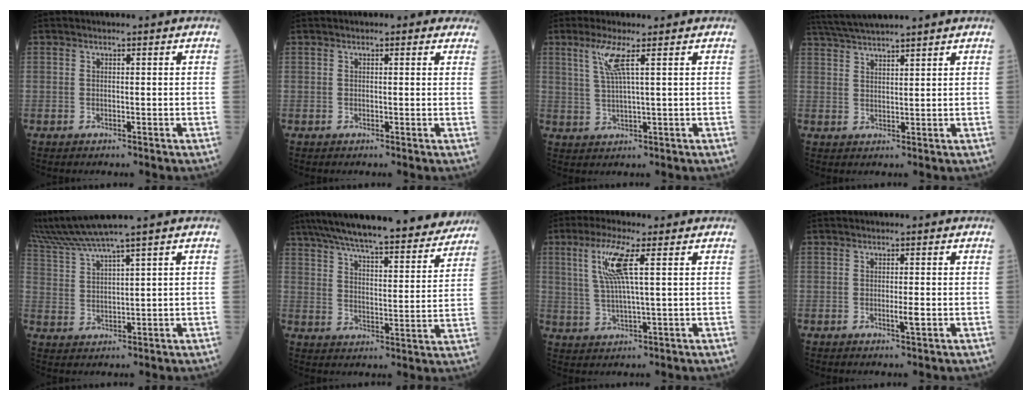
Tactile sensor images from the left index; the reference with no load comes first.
{"total": 1.1, "force": [0.7, 0.8, 0.4], "torque": [0.004, 0.000, -0.004]}
{"total": 4.3, "force": [2.0, -0.3, 3.8], "torque": [-0.086, -0.004, 0.041]}
{"total": 7.8, "force": [7.1, -0.8, 3.2], "torque": [-0.064, 0.033, 0.124]}
{"total": 7.4, "force": [6.5, -2.1, 2.8], "torque": [-0.073, 0.003, 0.139]}
{"total": 28.7, "force": [25.2, 4.9, 13.0], "torque": [-0.220, -0.012, 0.336]}
{"total": 7.3, "force": [2.4, 0.2, 6.9], "torque": [-0.154, 0.004, 0.049]}
{"total": 1.5, "force": [-0.4, 0.0, 1.5], "torque": [-0.029, -0.005, -0.006]}